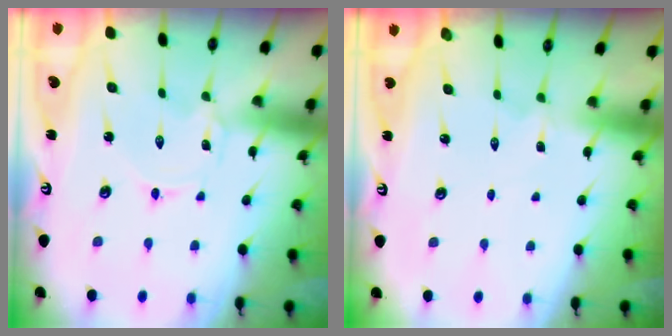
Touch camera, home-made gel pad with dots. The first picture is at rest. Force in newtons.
{"total": 1.2, "press": 1.2, "slide": 0.4}